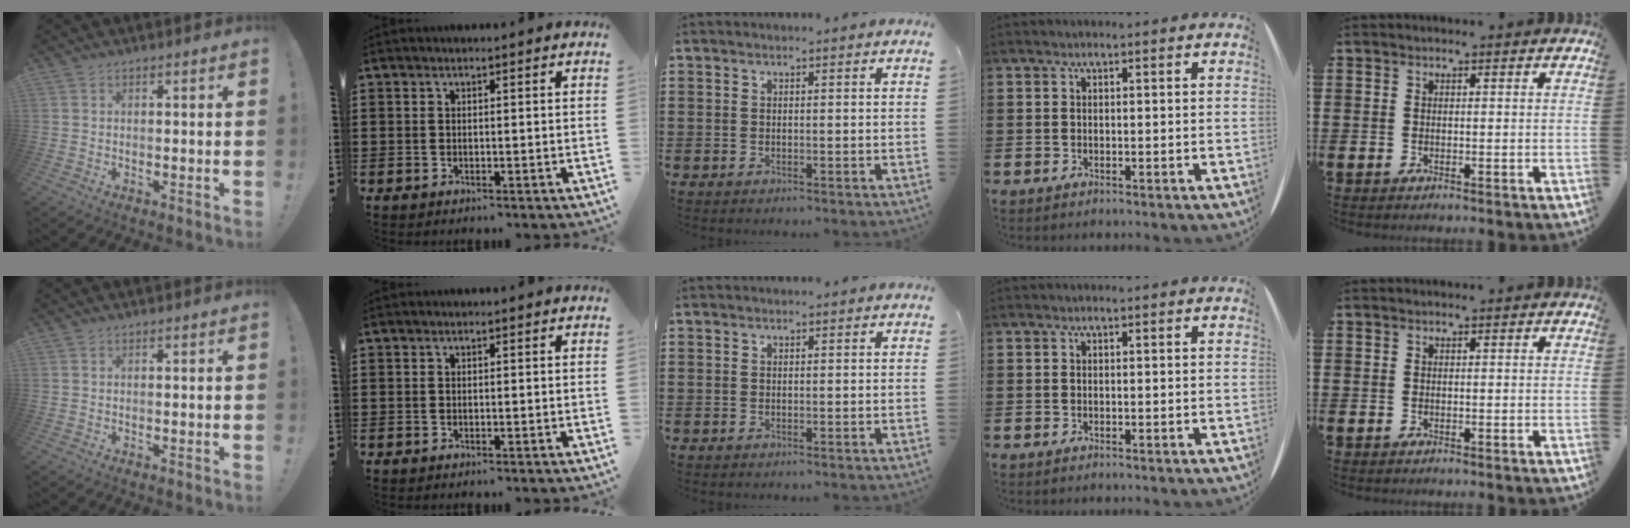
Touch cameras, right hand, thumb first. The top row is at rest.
{}